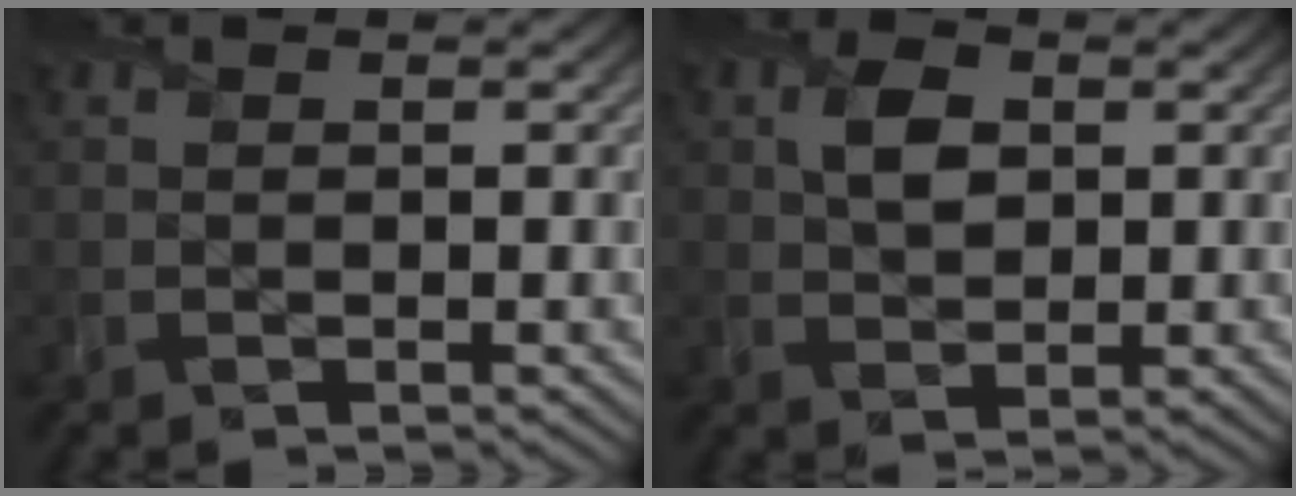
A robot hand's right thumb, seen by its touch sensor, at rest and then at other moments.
{"total": 3.2, "force": [1.0, 2.2, 2.2], "torque": [-0.047, 0.003, 0.016]}